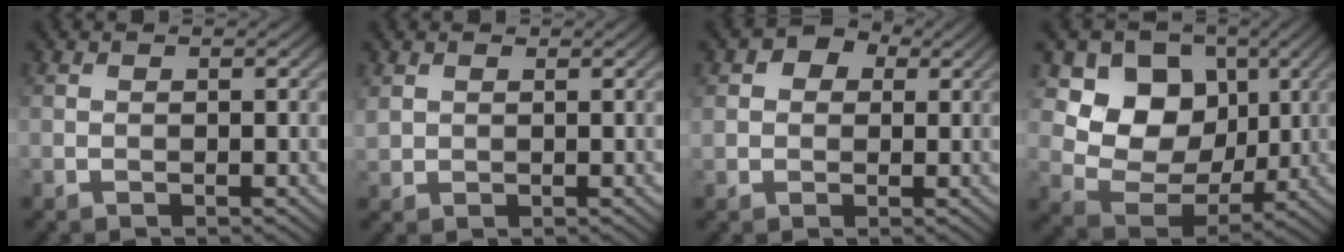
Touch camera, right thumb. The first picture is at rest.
{"total": 1.8, "force": [1.1, 1.3, 0.6], "torque": [-0.021, 0.002, 0.027]}
{"total": 4.5, "force": [1.5, 3.7, 2.1], "torque": [-0.043, 0.009, 0.018]}
{"total": 10.5, "force": [3.5, 8.2, 5.5], "torque": [-0.114, -0.013, 0.045]}